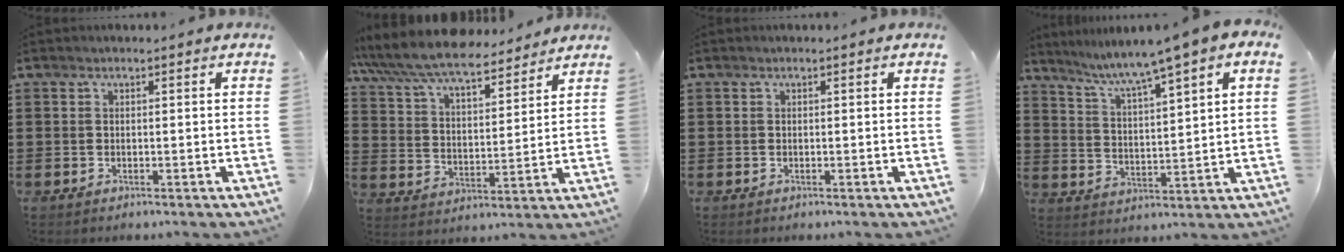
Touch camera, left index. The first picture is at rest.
{"total": 8.3, "force": [7.7, 1.1, 3.0], "torque": [-0.090, -0.044, 0.134]}
{"total": 0.0}
{"total": 5.4, "force": [4.5, -0.8, 2.9], "torque": [-0.077, -0.035, 0.067]}